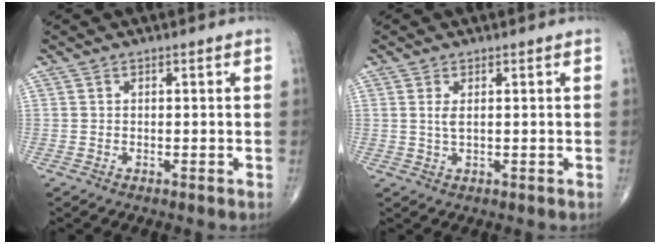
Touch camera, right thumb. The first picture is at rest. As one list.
[{"total": 2.1, "force": [0.6, 0.8, 1.9], "torque": [-0.042, -0.003, 0.017]}]